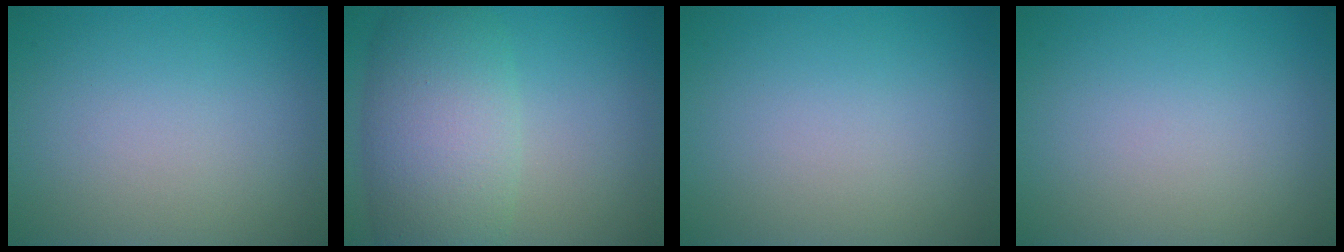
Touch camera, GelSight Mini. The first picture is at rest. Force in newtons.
{"total": 8.1, "press": 8.1, "slide": 0.5}
{"total": 0.0}
{"total": 0.0}